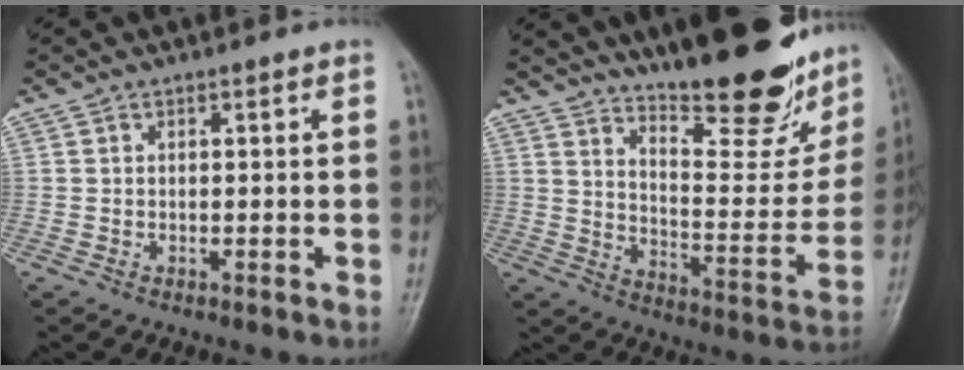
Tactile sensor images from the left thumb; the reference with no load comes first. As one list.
[{"total": 22.8, "force": [18.2, 6.3, 12.2], "torque": [-0.131, -0.115, 0.256]}]